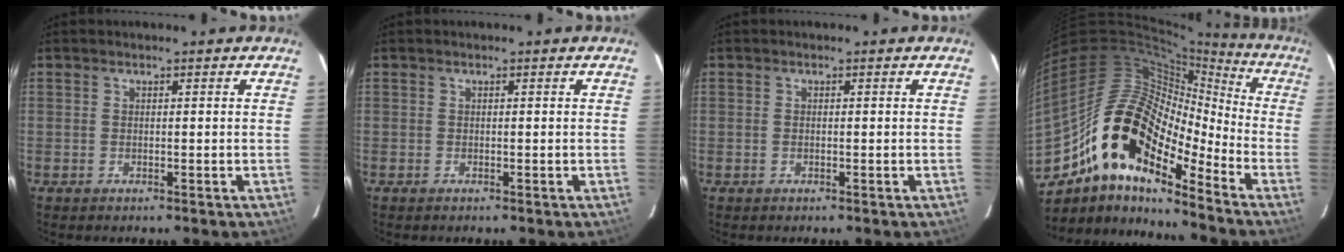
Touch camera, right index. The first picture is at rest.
{"total": 0.0}
{"total": 0.0}
{"total": 20.6, "force": [-12.6, 8.7, 13.8], "torque": [-0.241, -0.008, -0.250]}